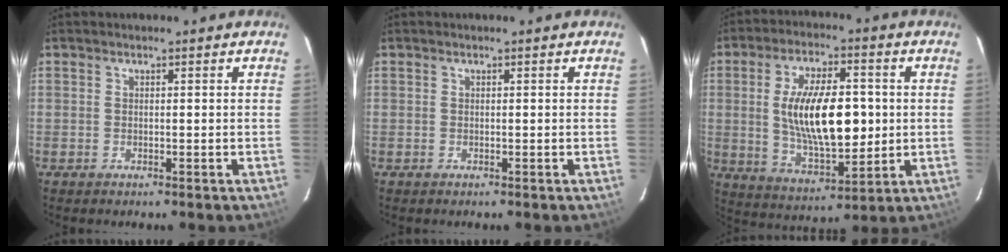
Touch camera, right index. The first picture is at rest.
{"total": 0.0}
{"total": 16.8, "force": [0.9, 7.1, 15.2], "torque": [-0.270, -0.001, 0.027]}